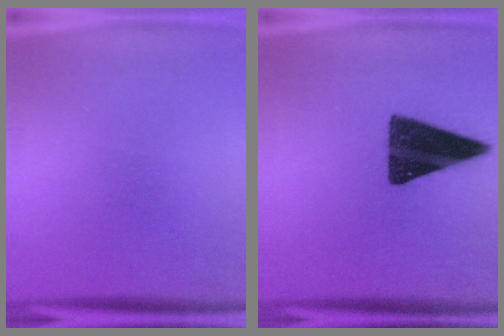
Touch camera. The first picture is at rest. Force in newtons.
{"total": 14.7}